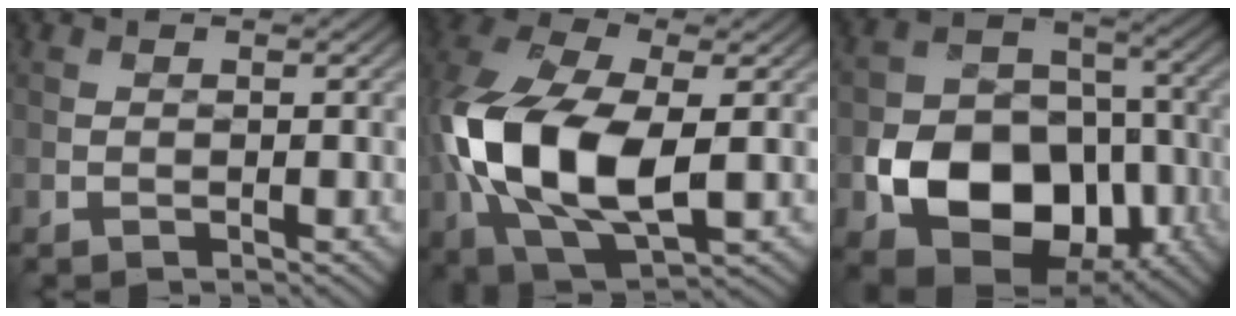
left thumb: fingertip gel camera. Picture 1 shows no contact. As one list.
[{"total": 16.5, "force": [-1.0, 9.4, 13.5], "torque": [-0.327, -0.010, -0.015]}, {"total": 13.8, "force": [-4.9, 9.9, 8.2], "torque": [-0.150, -0.029, -0.095]}]